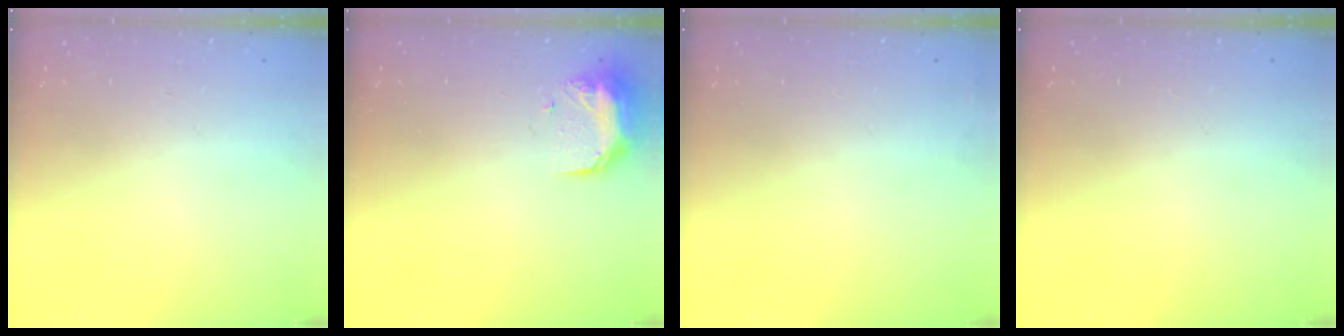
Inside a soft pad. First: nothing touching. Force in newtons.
{"total": 11.2, "press": 9.8, "slide": 5.5}
{"total": 2.9, "press": 2.4, "slide": 1.6}
{"total": 0.0}